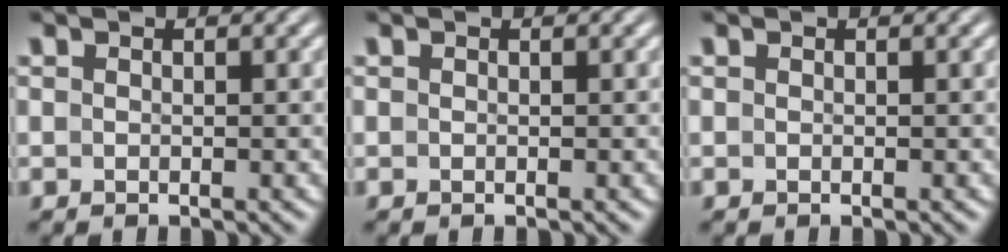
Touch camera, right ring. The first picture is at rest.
{"total": 0.0}
{"total": 0.0}